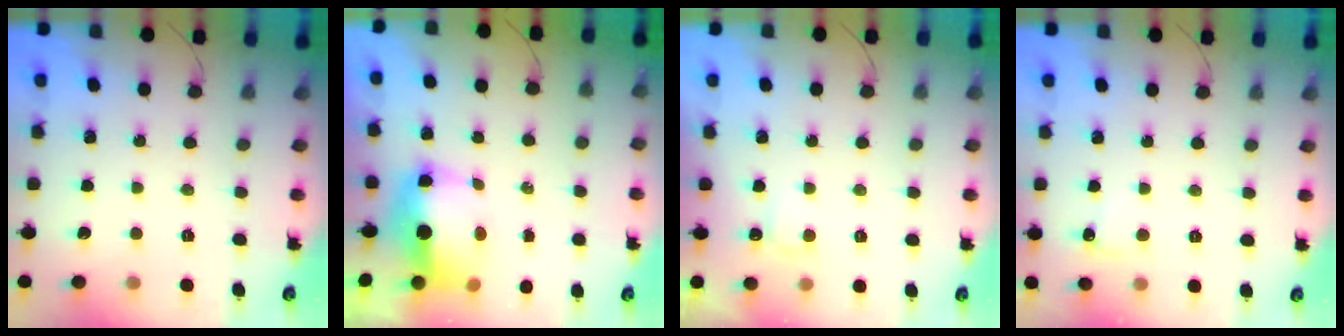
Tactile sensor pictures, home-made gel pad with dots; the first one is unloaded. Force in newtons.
{"total": 9.8, "press": 9.6, "slide": 2.0}
{"total": 2.4, "press": 2.4, "slide": 0.6}
{"total": 4.4, "press": 4.2, "slide": 1.2}